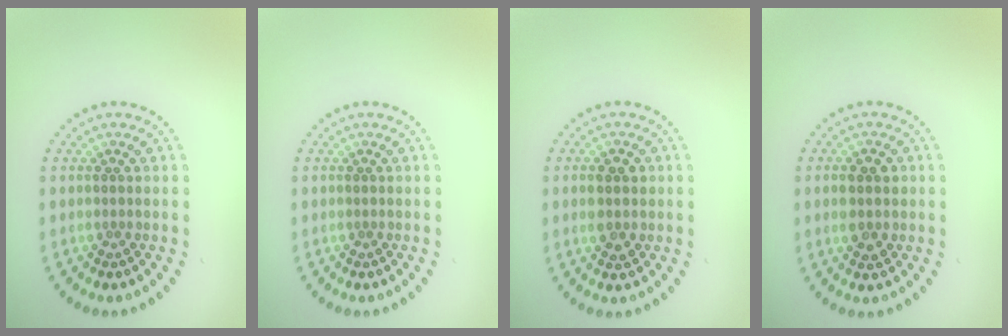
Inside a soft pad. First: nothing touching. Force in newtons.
{"total": 0.0}
{"total": 2.3, "press": 2.3, "slide": 0.1}
{"total": 2.8, "press": 2.8, "slide": 0.1}